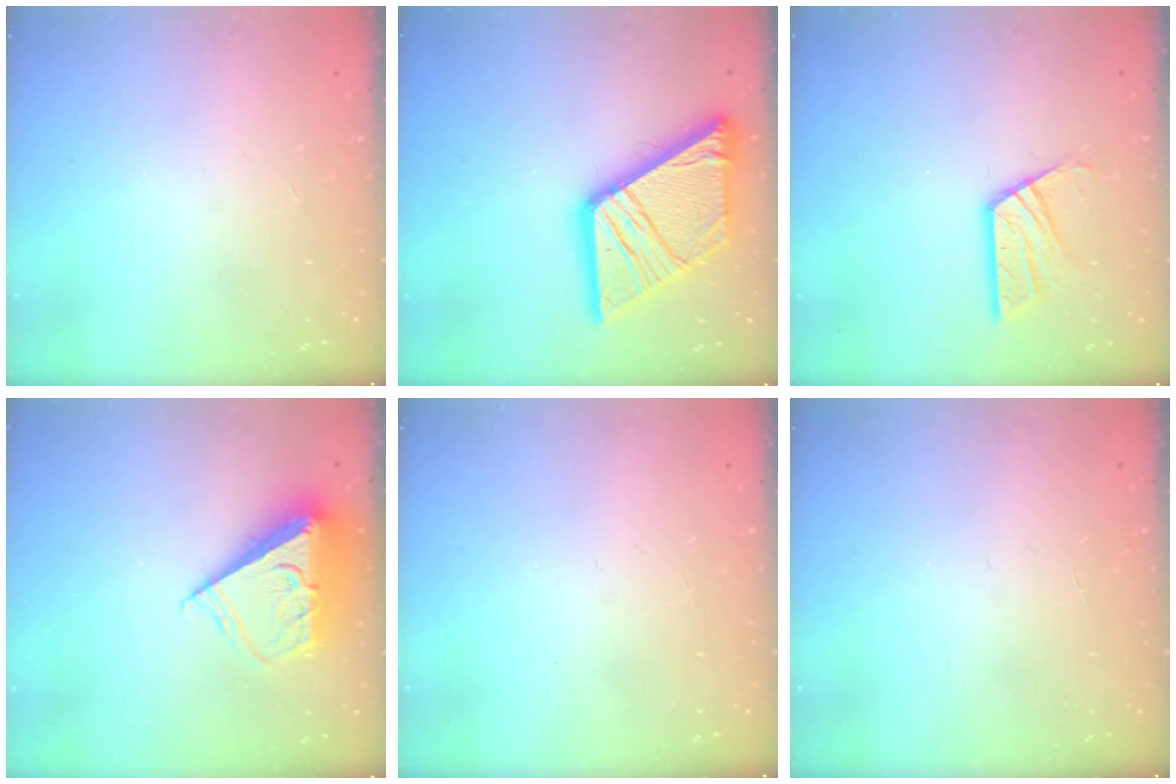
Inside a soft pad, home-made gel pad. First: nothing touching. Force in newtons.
{"total": 23.6, "press": 23.5, "slide": 2.7}
{"total": 10.2, "press": 10.2, "slide": 0.8}
{"total": 10.0, "press": 10.0, "slide": 0.8}
{"total": 0.0}
{"total": 0.0}